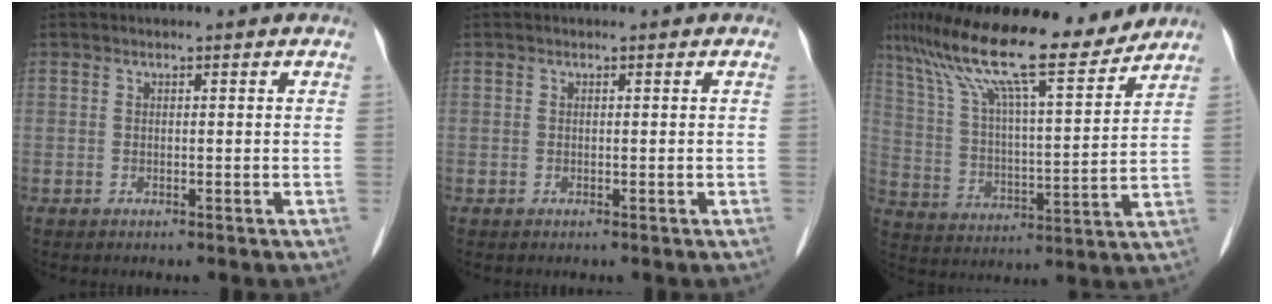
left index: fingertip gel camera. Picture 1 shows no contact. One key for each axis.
{"total": 0.0}
{"total": 19.7, "fx": 16.1, "fy": 2.2, "fz": 11.1, "tx": -0.200, "ty": 0.015, "tz": 0.271}